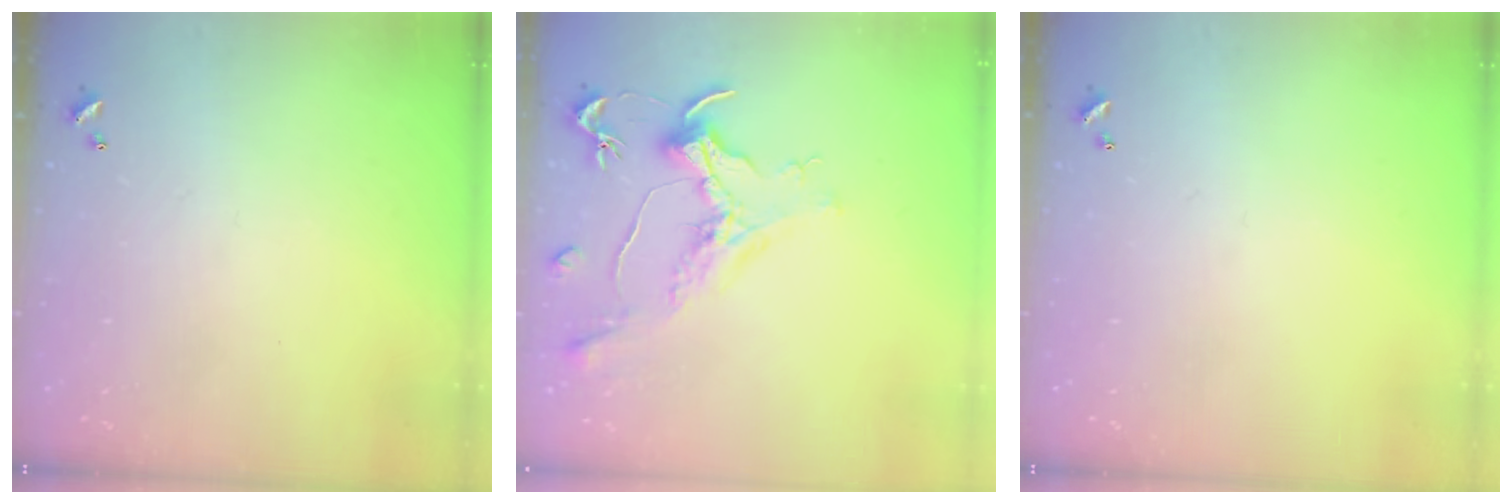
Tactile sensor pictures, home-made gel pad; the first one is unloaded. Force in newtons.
{"total": 1.5, "press": 1.2, "slide": 0.9}
{"total": 0.0}